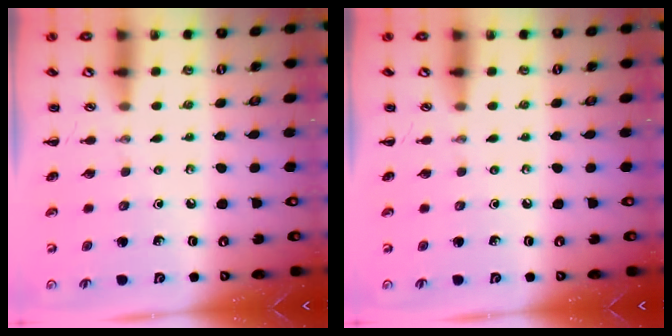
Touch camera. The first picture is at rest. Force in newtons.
{"total": 0.0}